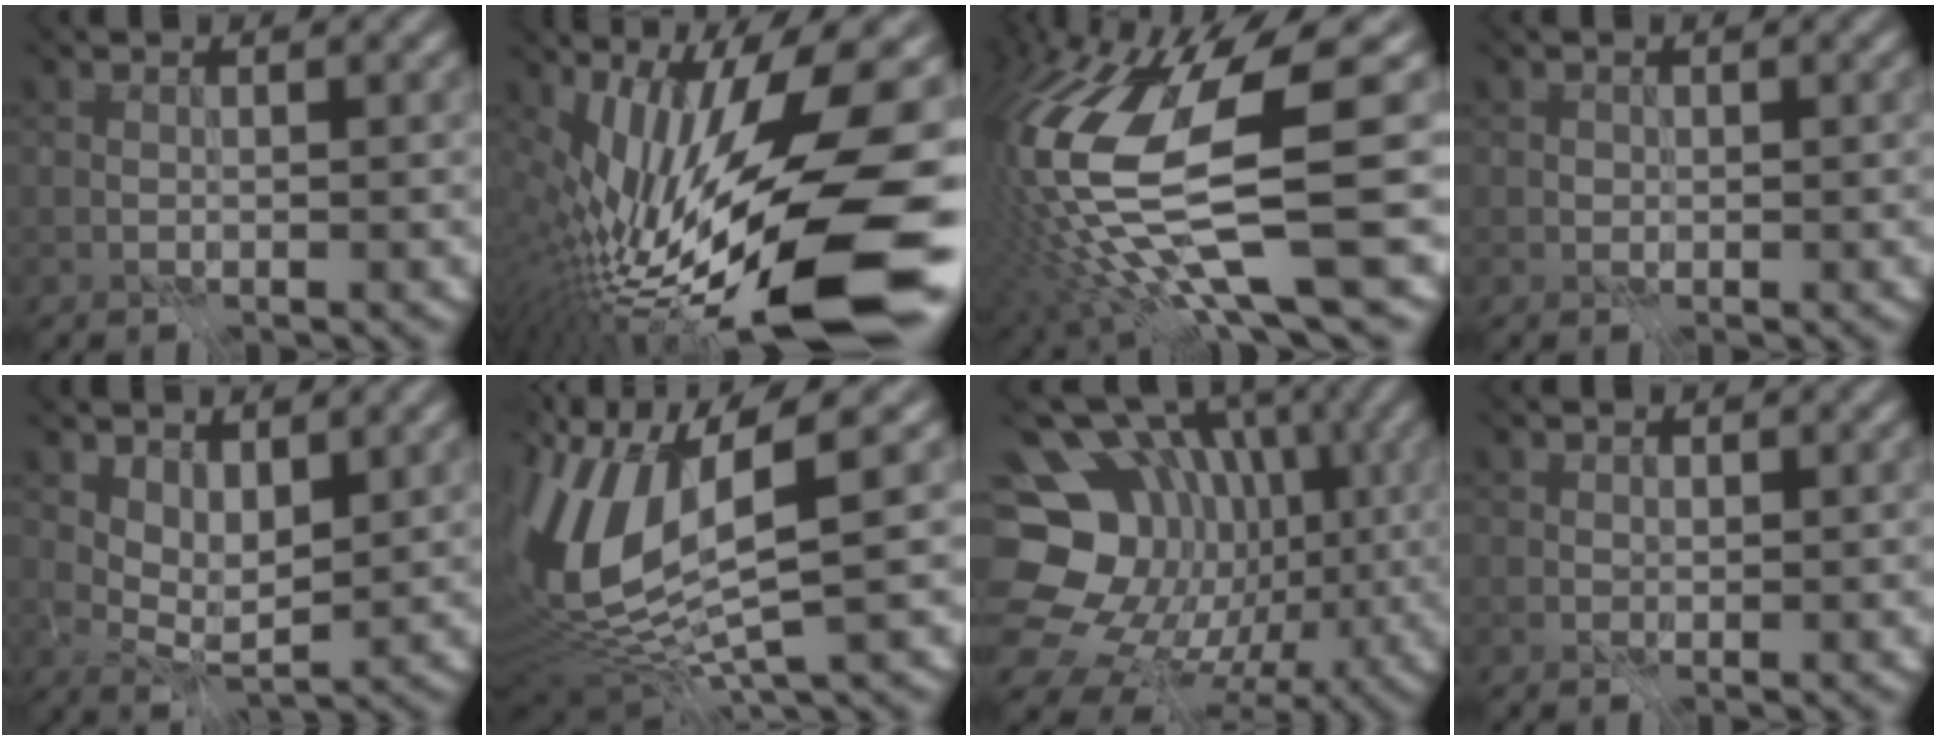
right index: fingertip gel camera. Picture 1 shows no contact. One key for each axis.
{"total": 18.4, "fx": -7.0, "fy": 4.7, "fz": 16.4, "tx": -0.258, "ty": -0.017, "tz": -0.106}
{"total": 13.0, "fx": -3.9, "fy": 2.2, "fz": 12.2, "tx": -0.274, "ty": -0.026, "tz": -0.030}
{"total": 1.5, "fx": -1.0, "fy": -0.5, "fz": -1.0, "tx": 0.007, "ty": -0.020, "tz": 0.000}
{"total": 1.3, "fx": 0.4, "fy": 0.7, "fz": 1.0, "tx": -0.029, "ty": -0.025, "tz": 0.026}
{"total": 11.3, "fx": -1.2, "fy": 3.7, "fz": 10.6, "tx": -0.254, "ty": -0.014, "tz": 0.012}
{"total": 18.3, "fx": -1.3, "fy": 16.2, "fz": 8.5, "tx": -0.171, "ty": 0.010, "tz": -0.005}
{"total": 1.7, "fx": -1.1, "fy": -0.7, "fz": -1.1, "tx": 0.018, "ty": -0.024, "tz": 0.002}